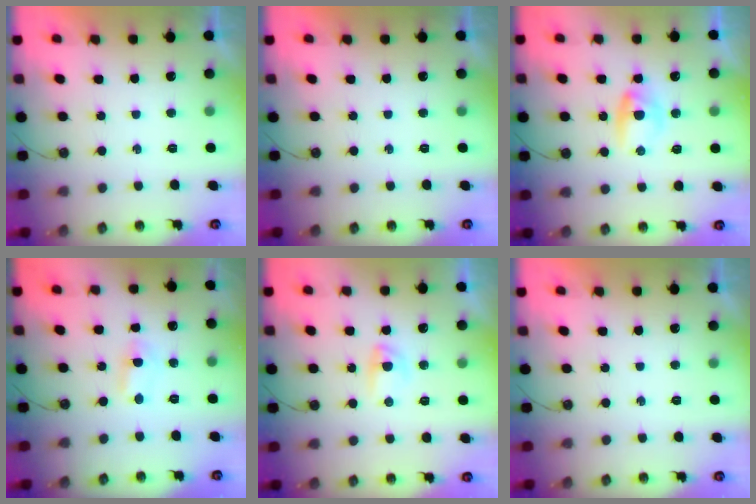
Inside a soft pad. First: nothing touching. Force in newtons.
{"total": 0.0}
{"total": 10.4, "press": 6.3, "slide": 8.3}
{"total": 1.2, "press": 1.0, "slide": 0.7}
{"total": 13.6, "press": 5.9, "slide": 12.2}
{"total": 0.0}